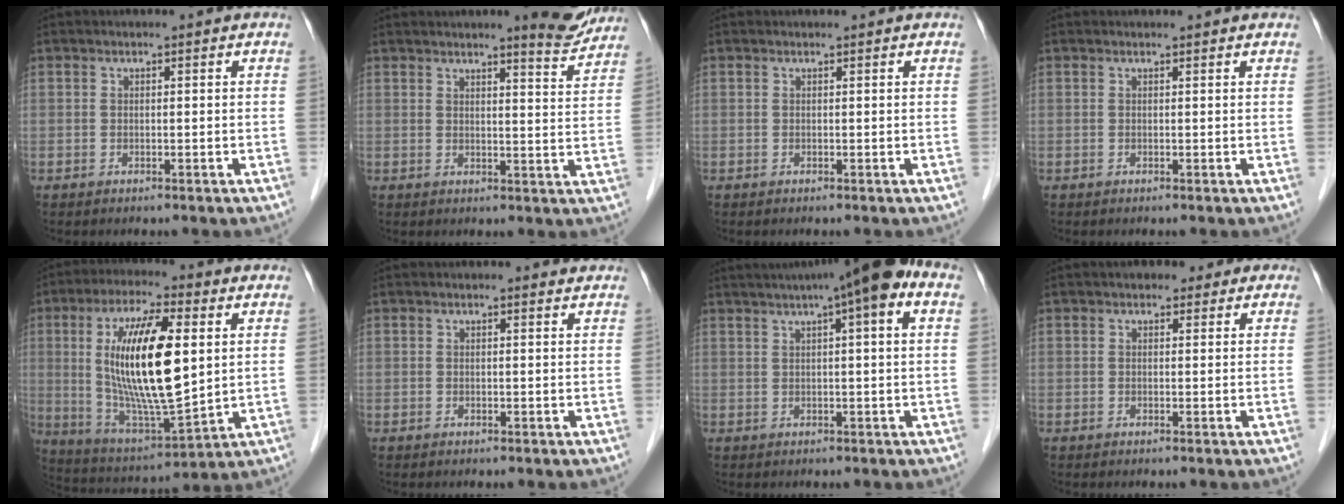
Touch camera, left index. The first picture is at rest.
{"total": 6.0, "force": [5.5, 0.3, 2.4], "torque": [-0.030, -0.020, 0.062]}
{"total": 0.9, "force": [0.9, 0.2, 0.1], "torque": [-0.008, 0.014, 0.011]}
{"total": 2.2, "force": [2.1, 0.5, 0.5], "torque": [-0.014, 0.019, 0.020]}
{"total": 18.2, "force": [3.0, 4.0, 17.5], "torque": [-0.335, -0.003, 0.058]}
{"total": 0.8, "force": [0.6, 0.3, 0.4], "torque": [-0.011, 0.006, 0.005]}
{"total": 11.4, "force": [6.1, 1.0, 9.5], "torque": [-0.135, 0.042, 0.079]}
{"total": 3.5, "force": [2.2, 2.2, 1.5], "torque": [-0.012, 0.020, 0.025]}